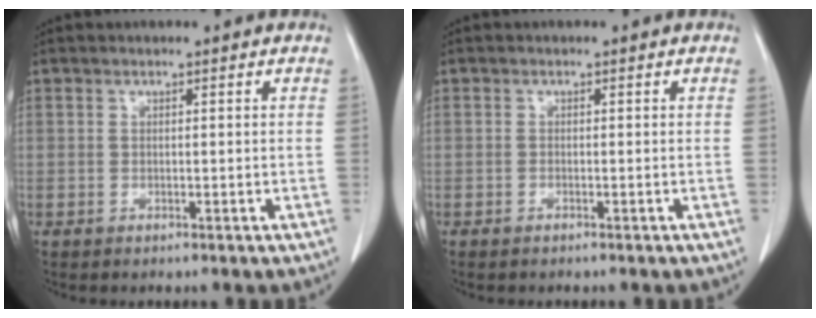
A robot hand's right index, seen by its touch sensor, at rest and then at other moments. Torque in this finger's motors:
{"motor_torque": [0.13, -0.10, 0.08, 0.02]}